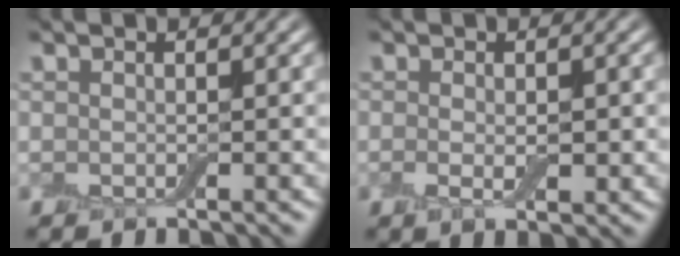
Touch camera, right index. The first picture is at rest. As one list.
[{"total": 2.3, "force": [-0.3, 1.0, 2.1], "torque": [-0.038, -0.007, -0.003]}]